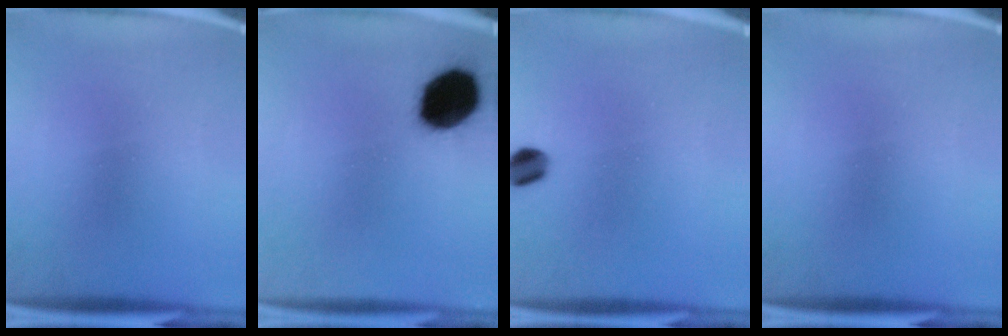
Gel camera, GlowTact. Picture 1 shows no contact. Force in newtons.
{"total": 15.9}
{"total": 4.3}
{"total": 0.0}